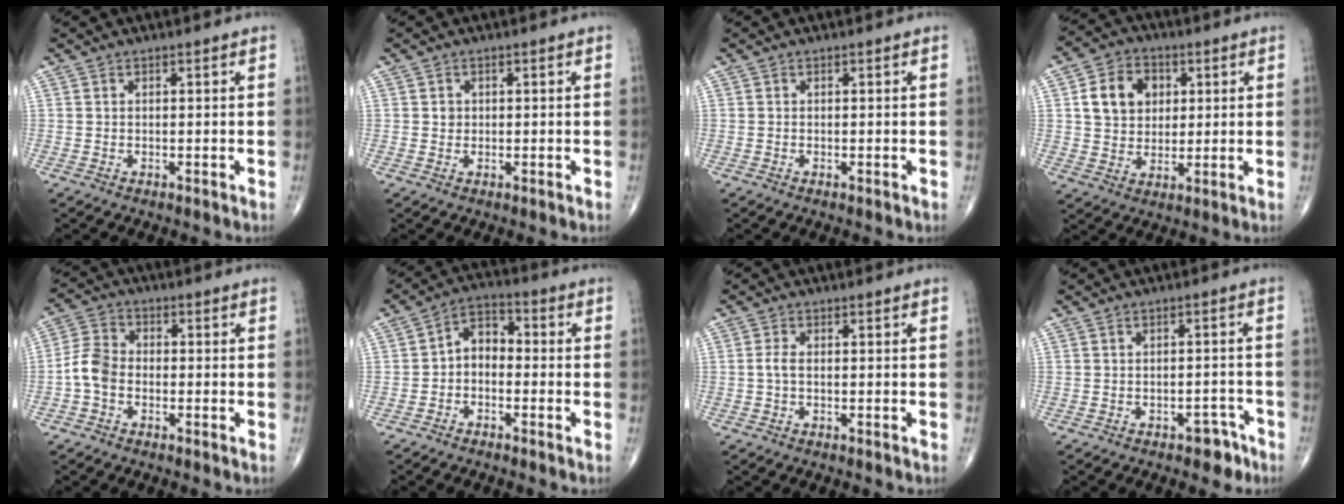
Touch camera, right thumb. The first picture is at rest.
{"total": 1.2, "force": [0.2, 1.2, 0.4], "torque": [-0.002, 0.002, 0.003]}
{"total": 0.0}
{"total": 10.3, "force": [2.6, 8.3, 5.5], "torque": [-0.060, -0.002, 0.044]}
{"total": 6.0, "force": [-1.8, 4.3, 3.7], "torque": [-0.070, 0.021, -0.048]}
{"total": 5.8, "force": [-1.1, 4.1, 4.0], "torque": [-0.047, 0.031, -0.038]}
{"total": 1.9, "force": [-0.2, 0.9, 1.6], "torque": [-0.036, 0.001, -0.005]}
{"total": 4.1, "force": [-2.8, 2.3, 2.0], "torque": [-0.008, 0.026, -0.032]}